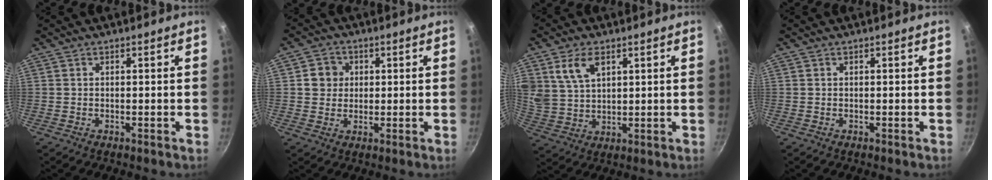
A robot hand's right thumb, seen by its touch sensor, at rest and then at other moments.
{"total": 4.8, "force": [0.9, 4.4, 1.4], "torque": [0.009, 0.005, 0.009]}
{"total": 8.3, "force": [3.9, 5.1, 5.2], "torque": [-0.085, -0.015, 0.085]}
{"total": 0.0}